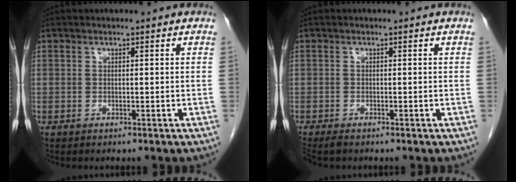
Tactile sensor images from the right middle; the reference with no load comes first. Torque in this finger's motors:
{"motor_torque": [0.57, -0.31, 0.05, 0.03]}